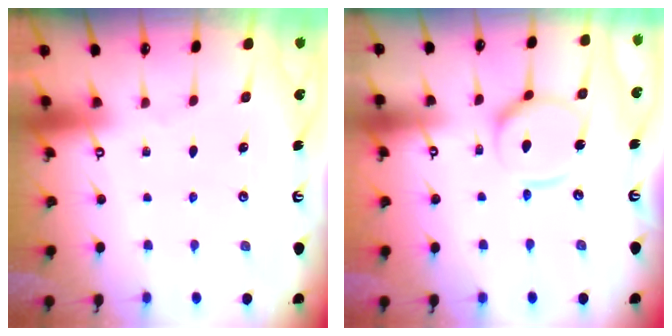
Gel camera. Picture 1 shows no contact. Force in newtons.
{"total": 12.9, "press": 12.8, "slide": 1.6}